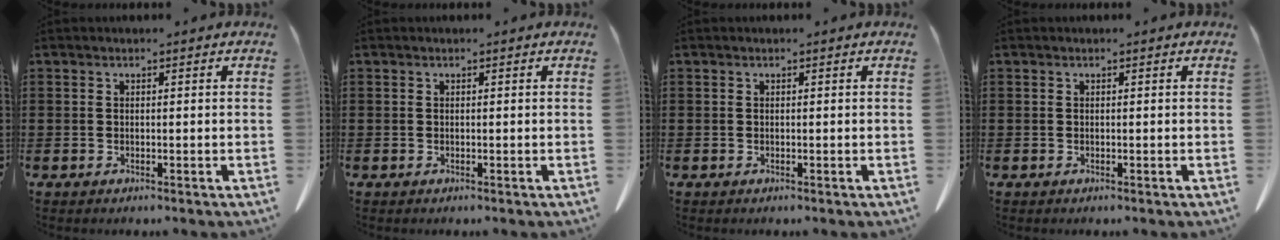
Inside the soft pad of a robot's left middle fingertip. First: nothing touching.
{"total": 0.0}
{"total": 0.0}
{"total": 0.0}